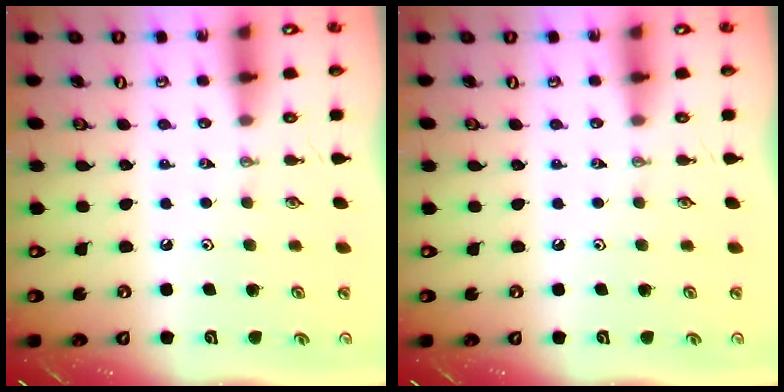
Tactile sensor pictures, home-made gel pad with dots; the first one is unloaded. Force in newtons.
{"total": 0.0}